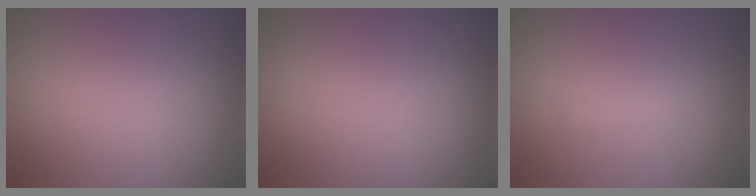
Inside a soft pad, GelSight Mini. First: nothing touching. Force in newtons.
{"total": 0.0}
{"total": 0.7, "press": 0.7, "slide": 0.0}